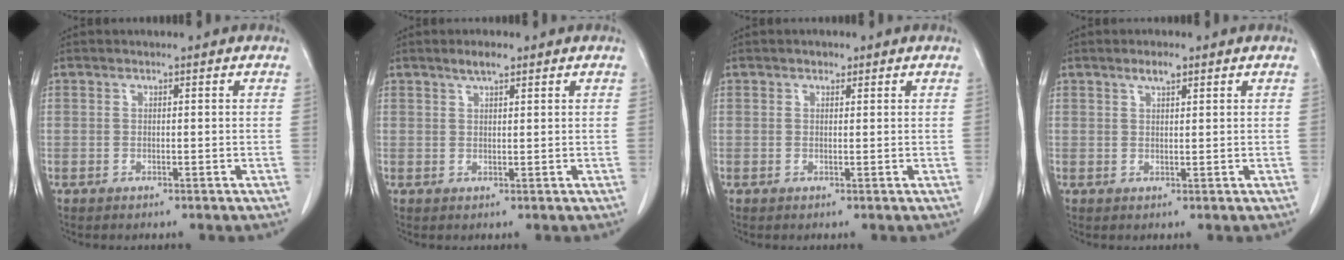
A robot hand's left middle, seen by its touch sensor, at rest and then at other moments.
{"total": 2.2, "force": [1.6, 0.4, 1.5], "torque": [-0.031, 0.003, 0.029]}
{"total": 0.8, "force": [0.5, 0.5, 0.3], "torque": [-0.006, -0.003, 0.006]}
{"total": 2.2, "force": [1.5, 0.5, 1.6], "torque": [-0.033, 0.002, 0.027]}